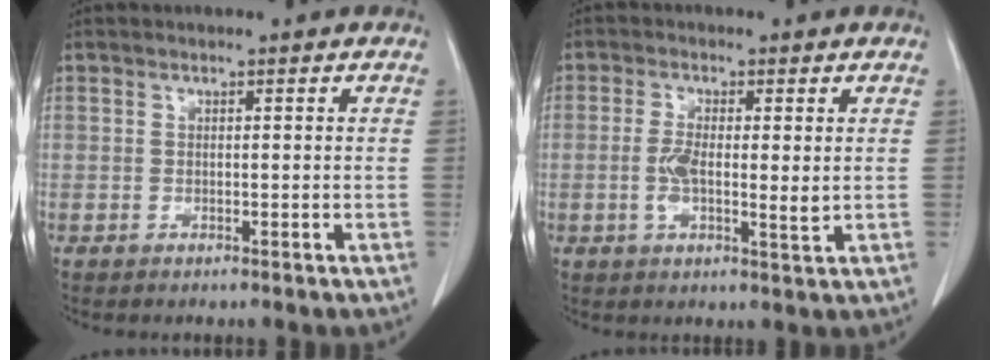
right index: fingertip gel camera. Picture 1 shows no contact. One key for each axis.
{"total": 5.7, "fx": 0.0, "fy": 1.7, "fz": 5.5, "tx": -0.104, "ty": -0.006, "tz": -0.001}